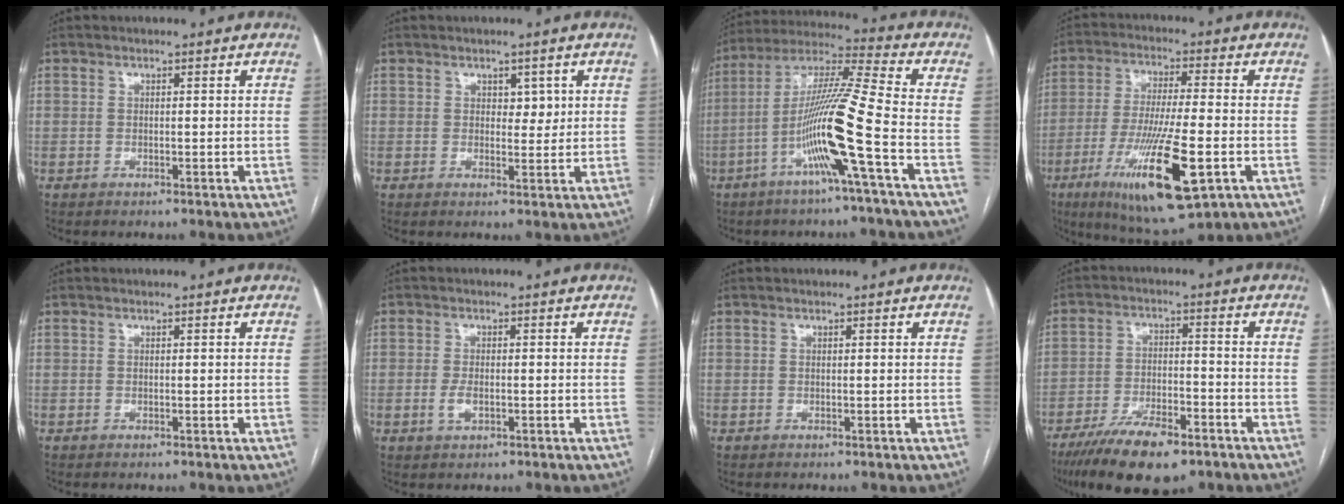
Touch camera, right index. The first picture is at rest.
{"total": 2.4, "force": [0.9, 1.5, 1.6], "torque": [-0.014, -0.002, 0.012]}
{"total": 14.4, "force": [-5.1, -1.7, 13.4], "torque": [-0.257, 0.000, -0.103]}
{"total": 16.4, "force": [-6.2, 2.1, 15.0], "torque": [-0.290, -0.037, -0.101]}
{"total": 0.0}
{"total": 2.2, "force": [-0.7, 1.0, 1.9], "torque": [-0.040, 0.000, -0.010]}
{"total": 0.0}
{"total": 12.3, "force": [-8.5, 3.6, 8.1], "torque": [-0.139, -0.016, -0.146]}